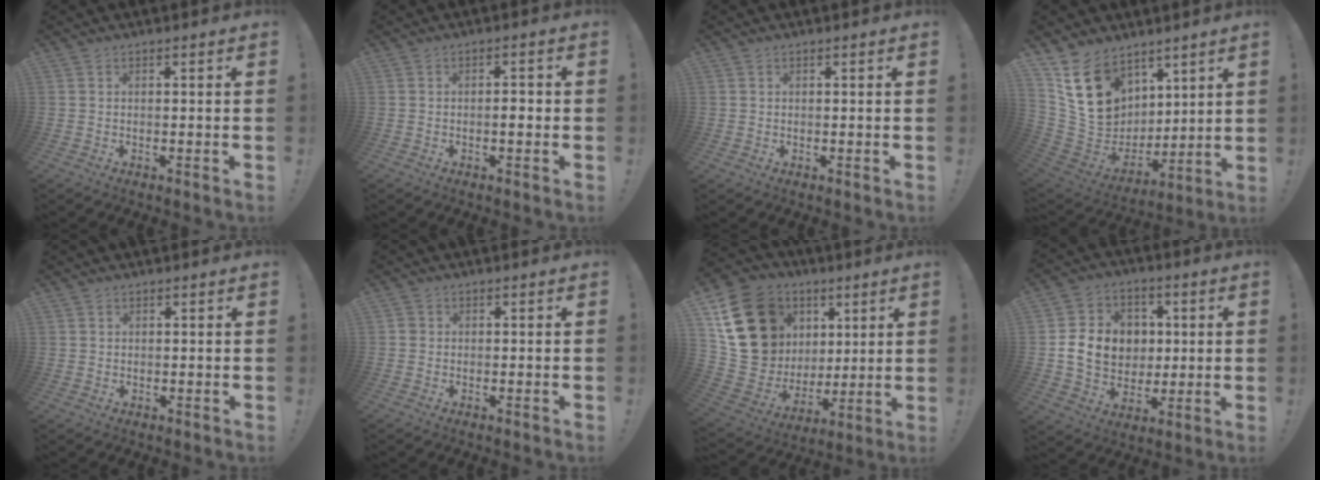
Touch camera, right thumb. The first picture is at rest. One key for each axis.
{"total": 2.5, "fx": -0.7, "fy": 0.7, "fz": 2.3, "tx": -0.027, "ty": -0.002, "tz": -0.017}
{"total": 2.4, "fx": 1.0, "fy": 2.1, "fz": 0.3, "tx": 0.006, "ty": -0.010, "tz": 0.017}
{"total": 17.8, "fx": 10.2, "fy": 12.6, "fz": 7.4, "tx": -0.124, "ty": -0.057, "tz": 0.209}
{"total": 2.4, "fx": 1.3, "fy": 2.1, "fz": 0.2, "tx": 0.007, "ty": -0.010, "tz": 0.022}
{"total": 1.3, "fx": 0.2, "fy": 1.2, "fz": 0.4, "tx": -0.007, "ty": 0.003, "tz": 0.004}
{"total": 24.7, "fx": 8.9, "fy": 19.7, "fz": 11.9, "tx": -0.196, "ty": -0.041, "tz": 0.212}
{"total": 14.0, "fx": 1.3, "fy": 12.0, "fz": 7.0, "tx": -0.108, "ty": -0.001, "tz": 0.037}